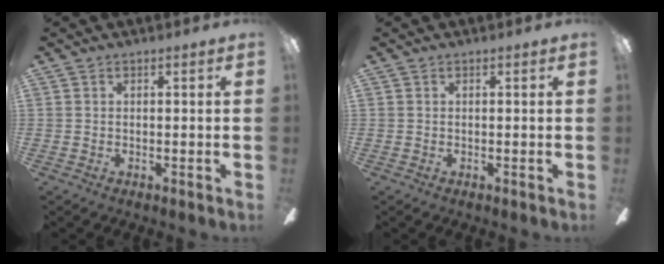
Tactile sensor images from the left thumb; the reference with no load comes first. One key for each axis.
{"total": 0.0}